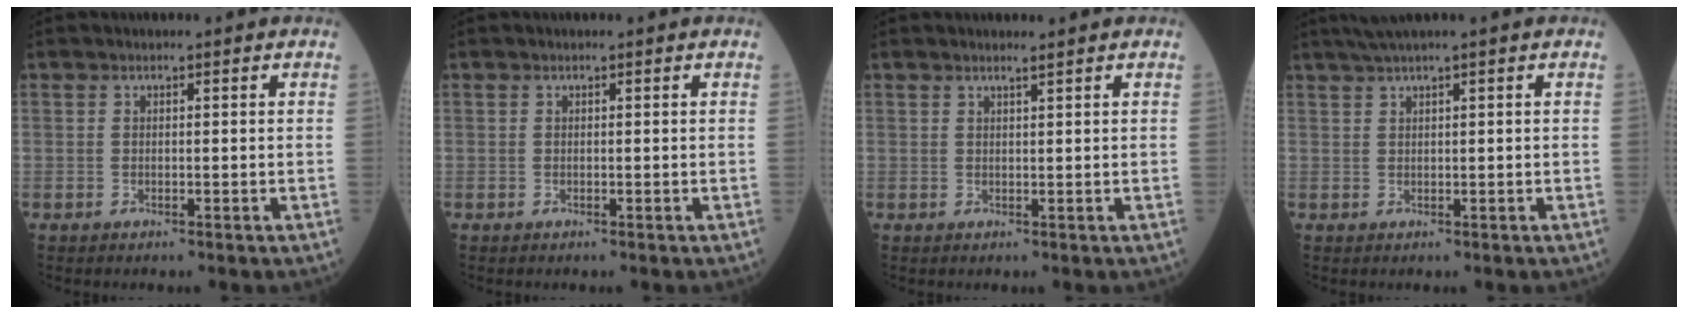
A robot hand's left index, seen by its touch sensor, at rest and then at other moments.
{"total": 0.0}
{"total": 0.8, "force": [0.6, -0.4, 0.4], "torque": [-0.020, -0.010, 0.018]}
{"total": 2.6, "force": [1.7, -0.7, 1.8], "torque": [-0.041, 0.010, 0.040]}